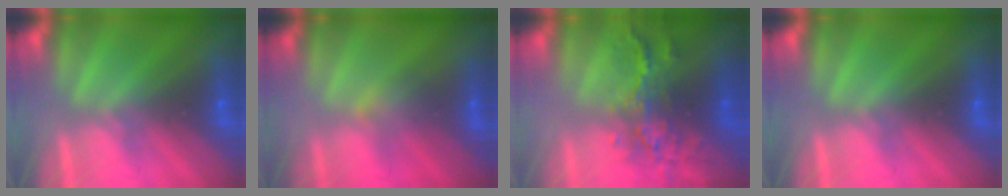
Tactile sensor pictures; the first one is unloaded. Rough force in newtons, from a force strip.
{"total": 2.7}
{"total": 7.5}
{"total": 0.0}